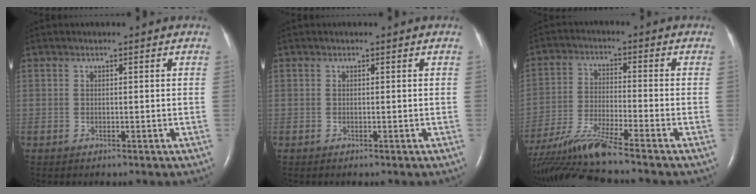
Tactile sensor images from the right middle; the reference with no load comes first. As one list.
[{"total": 0.0}, {"total": 11.6, "force": [-10.0, -2.0, 5.5], "torque": [-0.108, -0.022, -0.183]}]